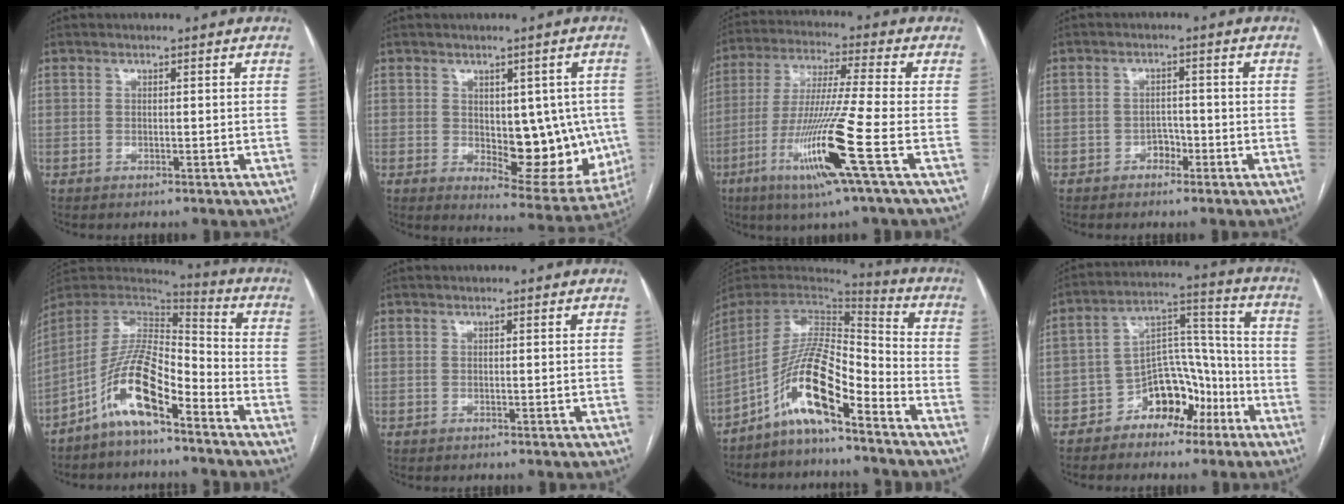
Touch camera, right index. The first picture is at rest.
{"total": 12.9, "force": [-0.5, 6.2, 11.3], "torque": [-0.121, -0.002, 0.012]}
{"total": 14.8, "force": [-5.6, -1.7, 13.6], "torque": [-0.275, -0.027, -0.110]}
{"total": 2.2, "force": [-1.1, 1.7, 0.8], "torque": [-0.003, 0.009, -0.020]}
{"total": 12.1, "force": [-7.2, 3.0, 9.3], "torque": [-0.181, 0.016, -0.134]}
{"total": 0.0}
{"total": 12.5, "force": [-7.7, 1.9, 9.6], "torque": [-0.179, 0.016, -0.141]}
{"total": 10.1, "force": [-5.5, 6.2, 5.7], "torque": [-0.094, 0.037, -0.084]}